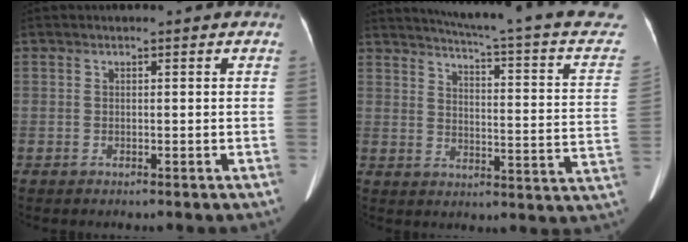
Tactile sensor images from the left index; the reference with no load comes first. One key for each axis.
{"total": 21.0, "fx": 18.0, "fy": 0.7, "fz": 10.8, "tx": -0.154, "ty": -0.062, "tz": 0.203}